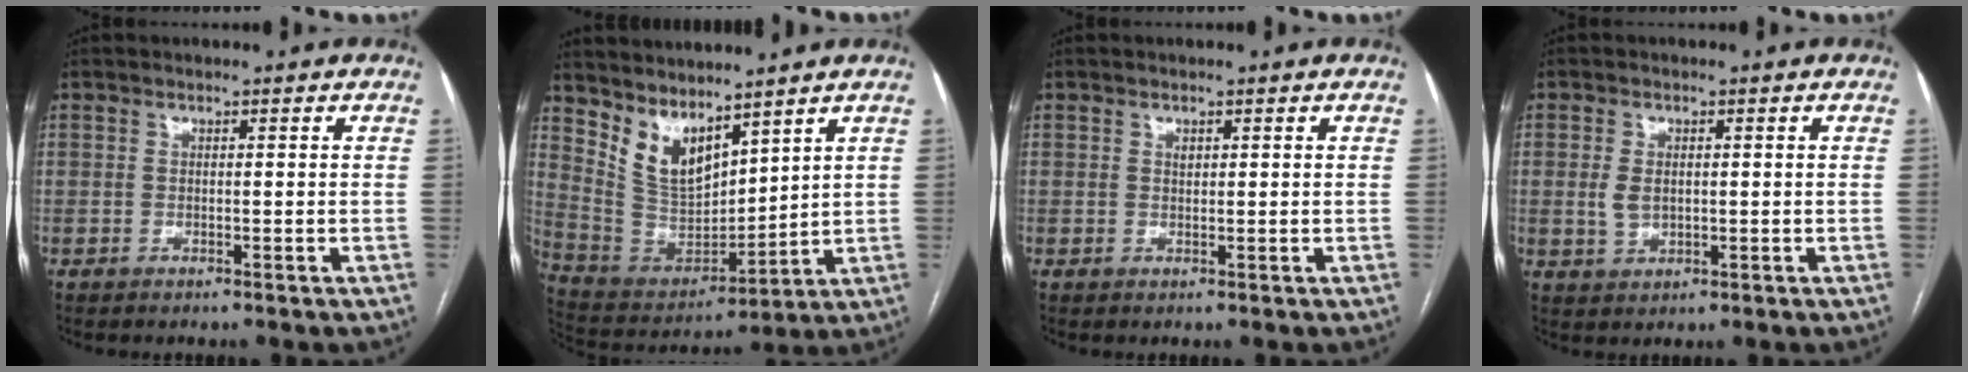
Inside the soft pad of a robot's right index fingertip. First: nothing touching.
{"total": 10.3, "force": [7.7, 4.2, 5.5], "torque": [-0.115, 0.002, 0.177]}
{"total": 0.7, "force": [0.4, 0.5, 0.4], "torque": [-0.008, -0.001, 0.007]}
{"total": 3.1, "force": [0.1, 2.0, 2.4], "torque": [-0.049, 0.001, 0.009]}